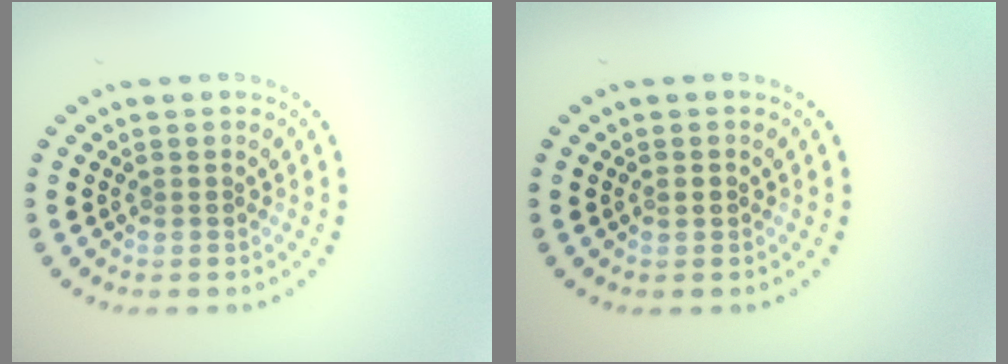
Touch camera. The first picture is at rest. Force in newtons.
{"total": 0.8, "press": 0.8, "slide": 0.1}